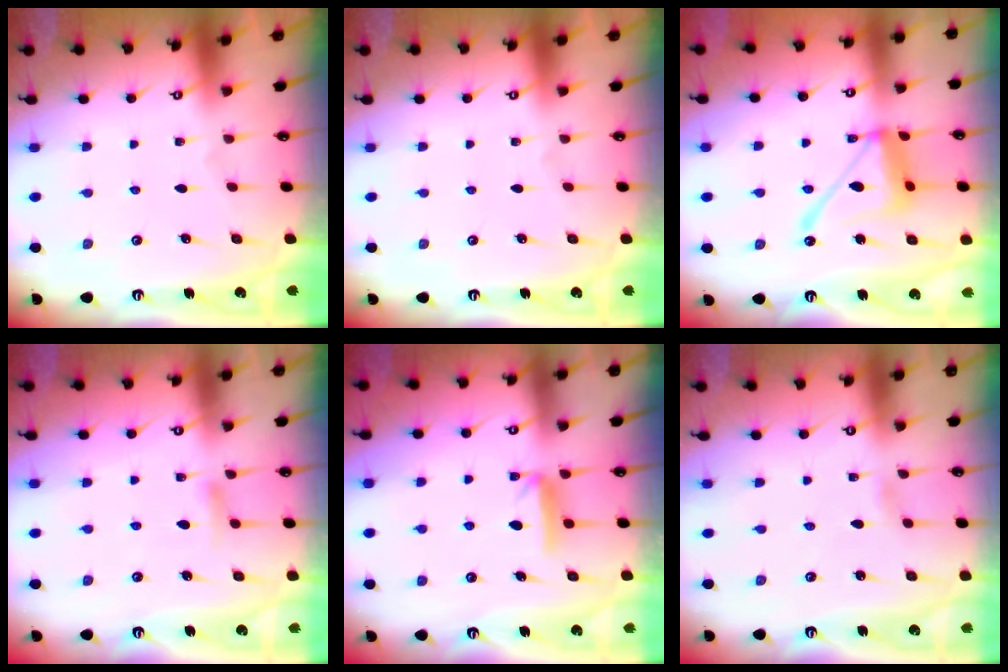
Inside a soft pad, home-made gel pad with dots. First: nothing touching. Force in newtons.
{"total": 0.0}
{"total": 14.2, "press": 14.1, "slide": 1.3}
{"total": 6.5, "press": 6.5, "slide": 0.7}
{"total": 6.3, "press": 6.3, "slide": 0.7}
{"total": 1.2, "press": 1.2, "slide": 0.1}